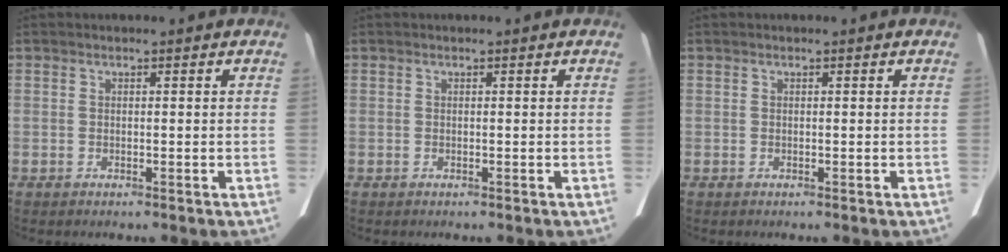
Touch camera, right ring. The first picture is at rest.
{"total": 0.0}
{"total": 0.0}